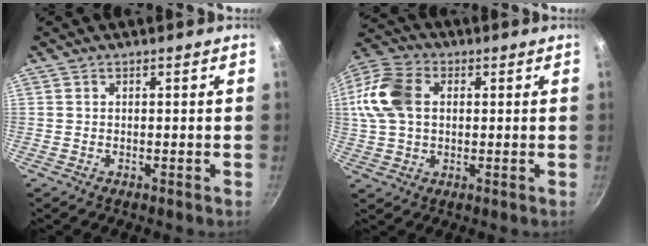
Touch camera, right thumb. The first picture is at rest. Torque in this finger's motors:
{"motor_torque": [-0.36, 0.84, 0.78, -0.32, 0.07]}